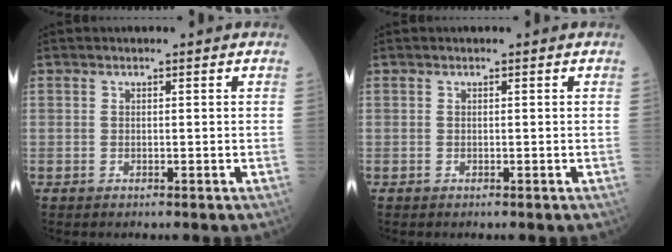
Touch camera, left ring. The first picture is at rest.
{"total": 0.0}